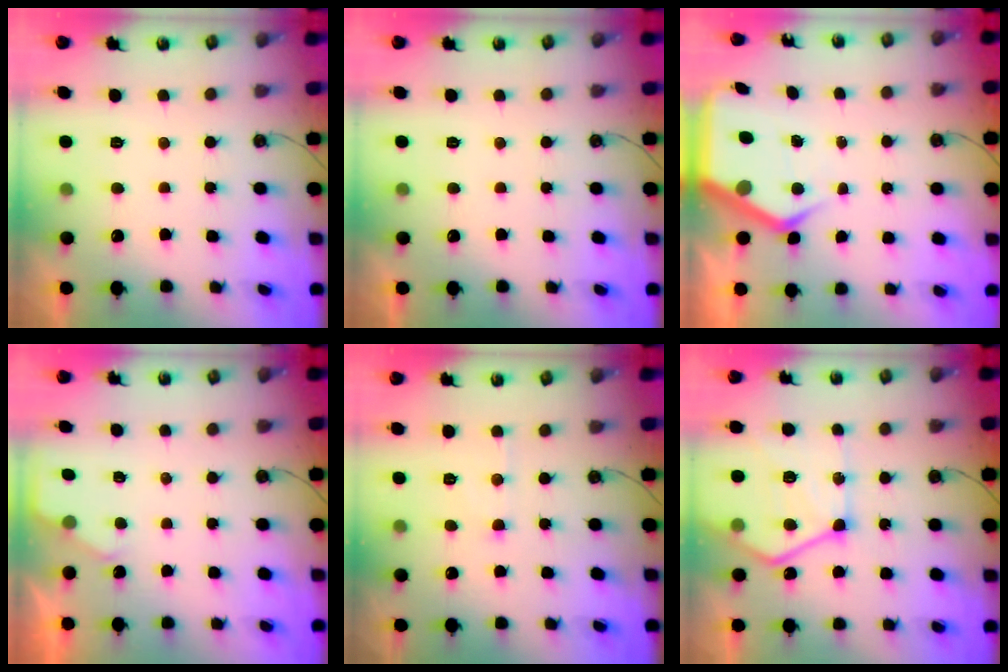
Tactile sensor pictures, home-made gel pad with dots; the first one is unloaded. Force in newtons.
{"total": 0.0}
{"total": 7.1, "press": 7.1, "slide": 0.4}
{"total": 1.9, "press": 1.9, "slide": 0.3}
{"total": 6.6, "press": 6.6, "slide": 0.6}
{"total": 18.1, "press": 18.0, "slide": 1.9}